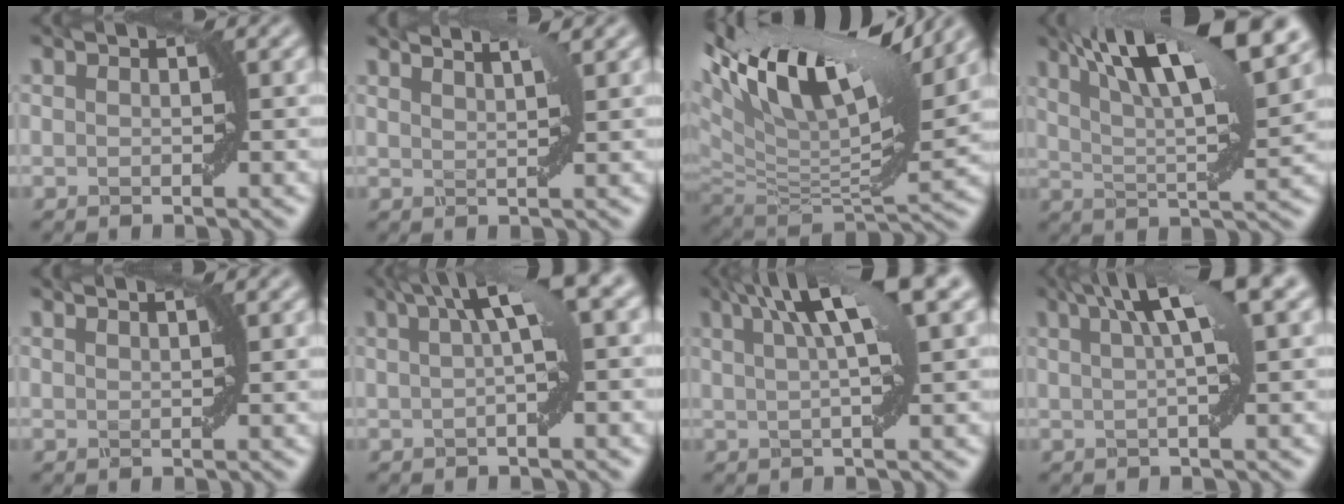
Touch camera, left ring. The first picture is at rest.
{"total": 4.3, "force": [3.4, 1.1, 2.3], "torque": [-0.013, 0.021, 0.020]}
{"total": 16.6, "force": [9.2, 6.6, 12.2], "torque": [-0.239, 0.042, 0.154]}
{"total": 12.8, "force": [6.8, 3.2, 10.3], "torque": [-0.147, 0.025, 0.097]}
{"total": 2.2, "force": [1.6, 0.6, 1.2], "torque": [-0.001, -0.001, 0.000]}
{"total": 6.0, "force": [2.2, 1.1, 5.5], "torque": [-0.071, 0.018, 0.027]}
{"total": 7.4, "force": [3.3, 1.3, 6.5], "torque": [-0.091, 0.019, 0.052]}
{"total": 6.6, "force": [3.0, 1.0, 5.8], "torque": [-0.074, 0.018, 0.043]}